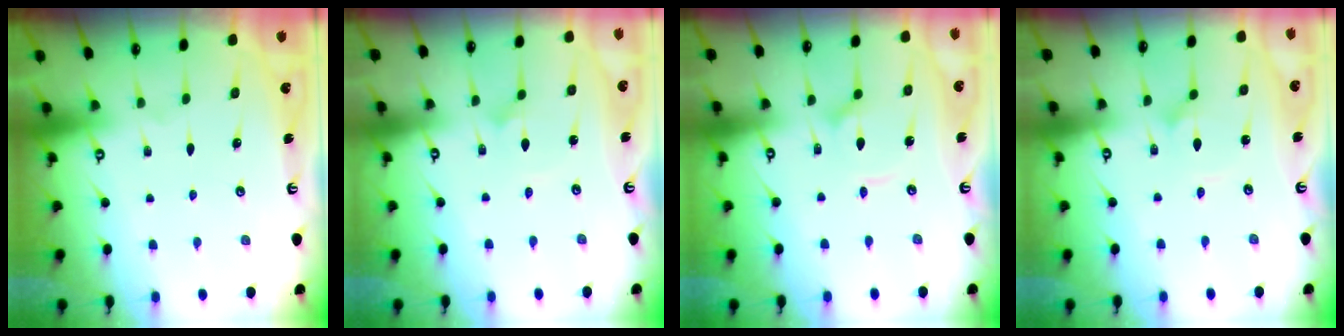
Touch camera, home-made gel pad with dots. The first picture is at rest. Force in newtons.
{"total": 1.6, "press": 1.6, "slide": 0.1}
{"total": 5.7, "press": 5.7, "slide": 0.6}
{"total": 1.8, "press": 1.8, "slide": 0.0}